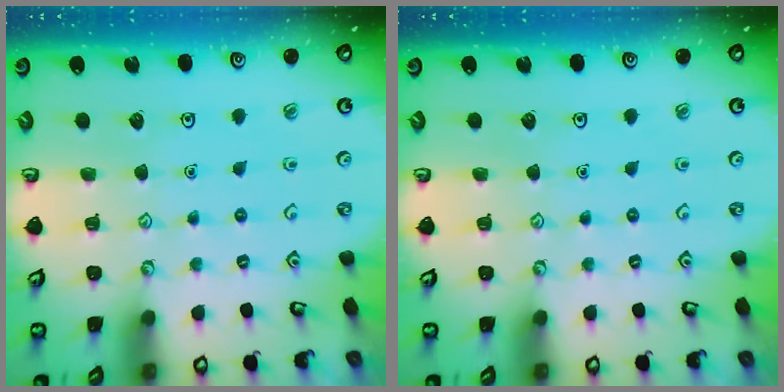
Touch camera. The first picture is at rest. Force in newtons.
{"total": 0.0}